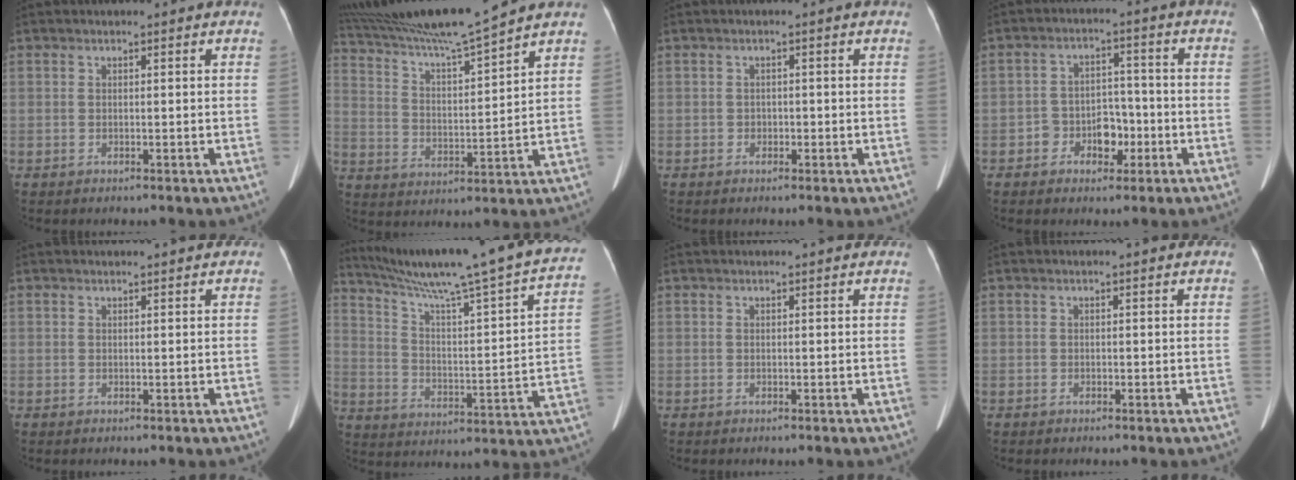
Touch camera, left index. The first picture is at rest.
{"total": 14.5, "force": [12.9, -2.0, 6.3], "torque": [-0.122, -0.004, 0.225]}
{"total": 0.9, "force": [-0.3, 0.7, 0.3], "torque": [0.000, 0.004, -0.007]}
{"total": 5.4, "force": [-2.3, 3.7, 3.2], "torque": [-0.049, 0.019, -0.036]}
{"total": 1.3, "force": [1.2, 0.4, 0.4], "torque": [-0.005, 0.013, 0.014]}
{"total": 29.0, "force": [23.8, 0.2, 16.7], "torque": [-0.268, -0.047, 0.323]}
{"total": 1.4, "force": [1.3, 0.0, 0.4], "torque": [-0.008, 0.018, 0.019]}
{"total": 0.0}